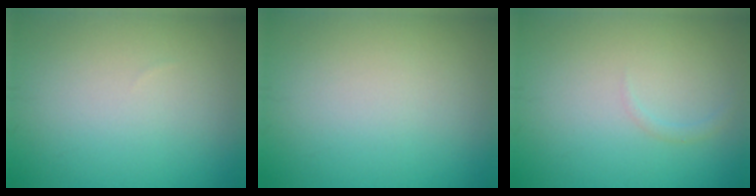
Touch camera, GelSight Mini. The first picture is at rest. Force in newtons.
{"total": 0.0}
{"total": 0.6, "press": 0.6, "slide": 0.1}